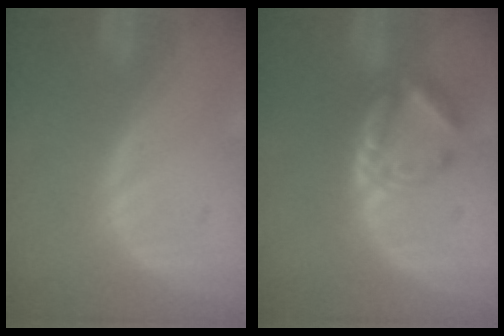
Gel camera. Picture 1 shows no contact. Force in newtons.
{"total": 5.7, "press": 5.1, "slide": 2.6}